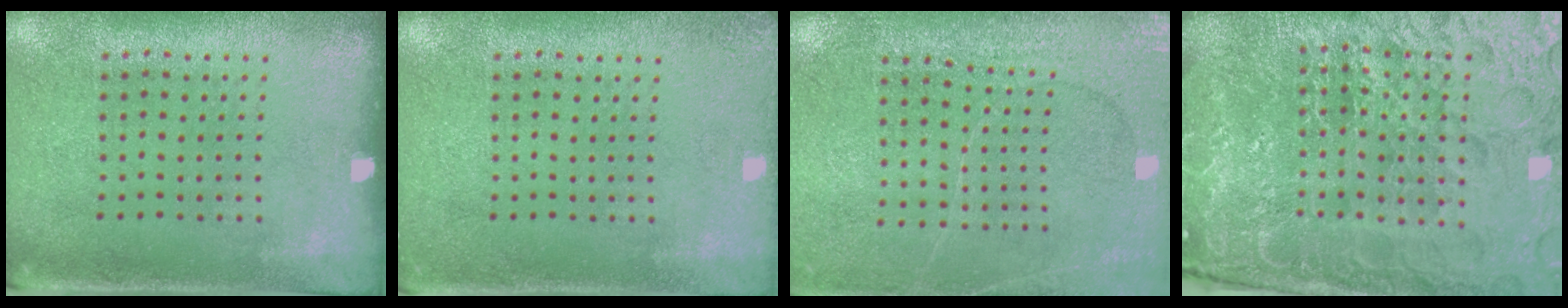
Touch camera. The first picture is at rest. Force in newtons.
{"total": 1.6, "press": 1.6, "slide": 0.2}
{"total": 3.0, "press": 3.0, "slide": 0.1}
{"total": 6.8, "press": 6.0, "slide": 3.2}